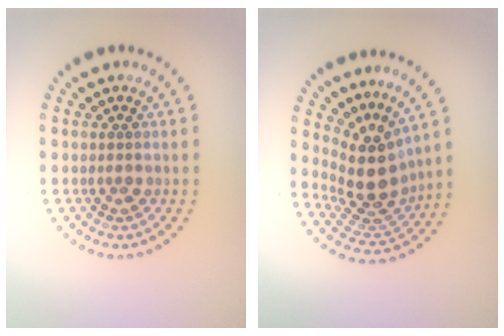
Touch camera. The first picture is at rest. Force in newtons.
{"total": 4.4, "press": 3.3, "slide": 2.8}